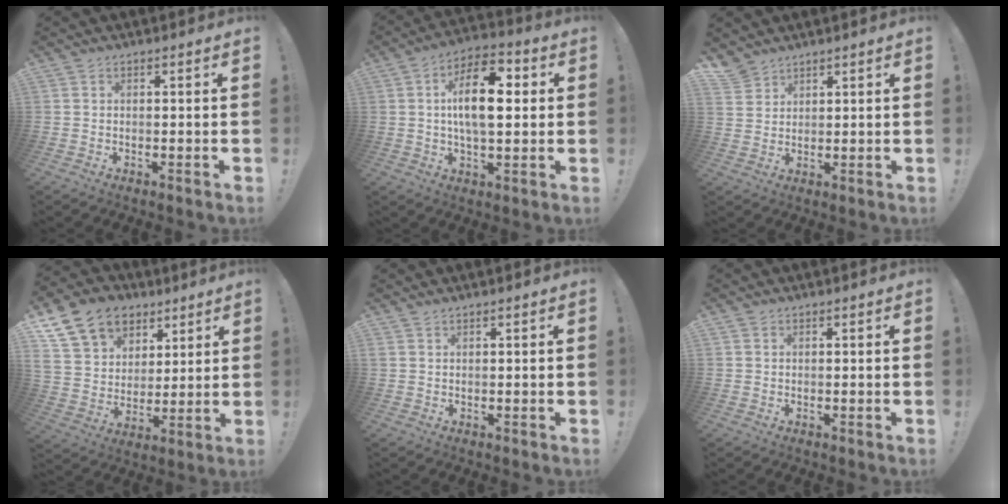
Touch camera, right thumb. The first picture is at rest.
{"total": 15.3, "force": [1.9, 7.6, 13.2], "torque": [-0.222, 0.005, 0.024]}
{"total": 4.2, "force": [3.6, 2.1, 0.6], "torque": [-0.013, -0.025, 0.071]}
{"total": 17.0, "force": [9.1, 12.5, 7.0], "torque": [-0.115, -0.049, 0.186]}
{"total": 0.8, "force": [0.7, 0.4, 0.3], "torque": [-0.009, 0.003, 0.015]}
{"total": 0.7, "force": [0.5, 0.4, 0.2], "torque": [0.004, -0.003, 0.009]}